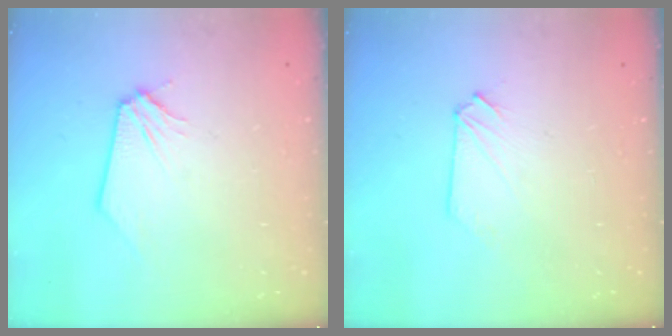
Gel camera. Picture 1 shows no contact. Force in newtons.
{"total": 0.8, "press": 0.8, "slide": 0.2}